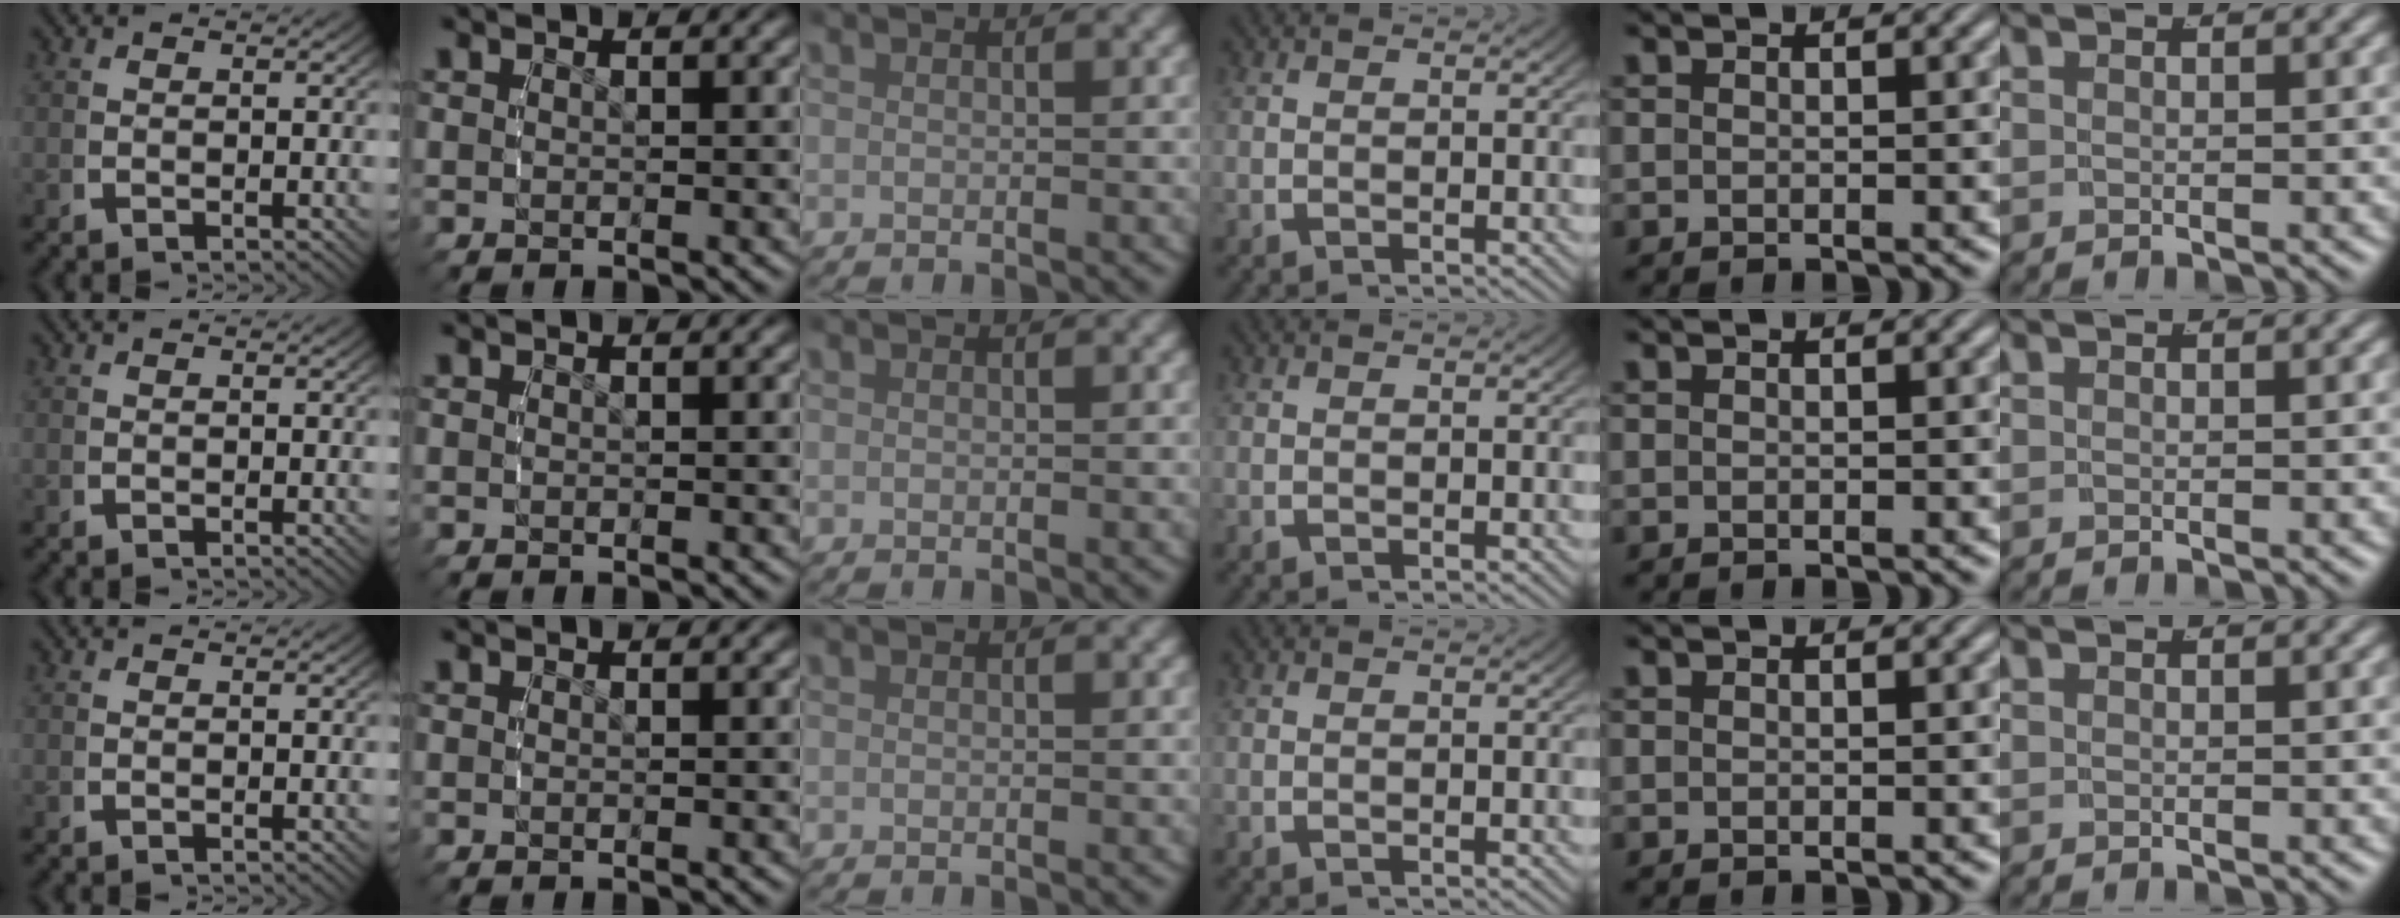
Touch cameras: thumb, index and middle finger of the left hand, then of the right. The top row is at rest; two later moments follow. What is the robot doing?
{"motion": "reach", "object": "markers"}